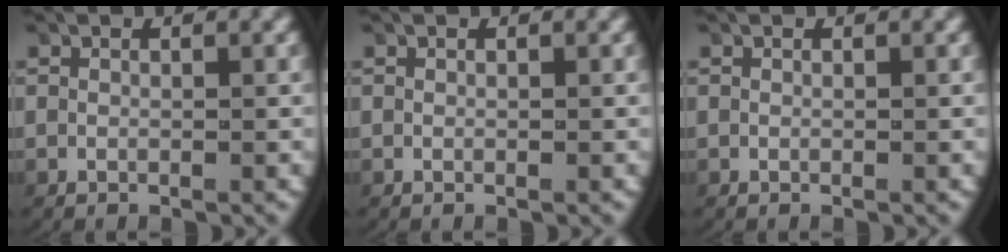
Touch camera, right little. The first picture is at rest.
{"total": 0.0}
{"total": 0.0}